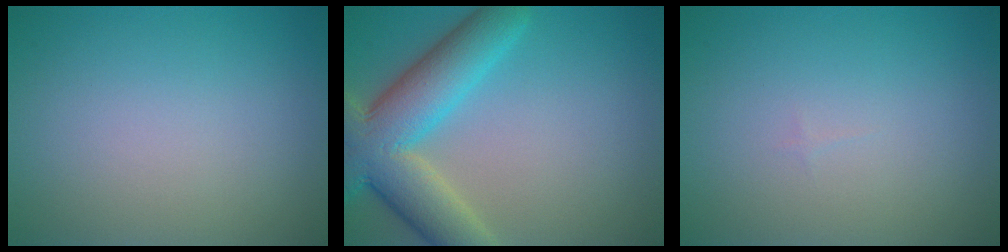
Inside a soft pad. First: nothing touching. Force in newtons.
{"total": 9.2, "press": 9.2, "slide": 0.4}
{"total": 0.0}